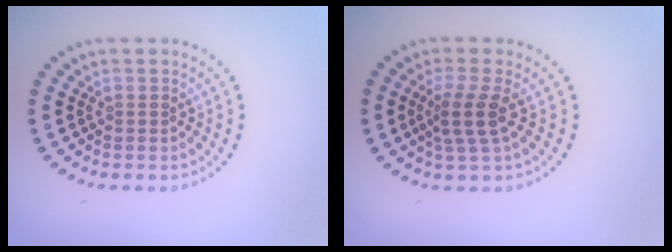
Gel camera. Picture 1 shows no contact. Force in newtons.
{"total": 2.8, "press": 2.2, "slide": 1.8}